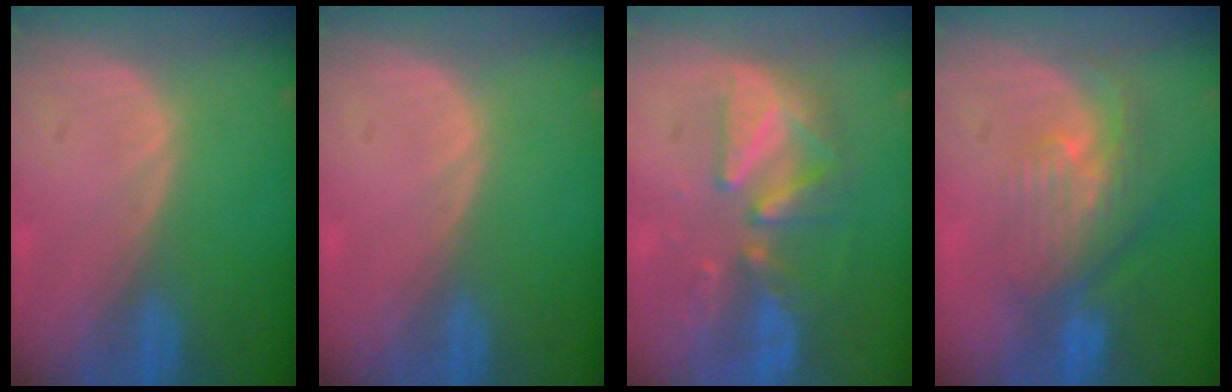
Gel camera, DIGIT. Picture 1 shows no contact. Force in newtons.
{"total": 0.0}
{"total": 8.1, "press": 7.9, "slide": 1.9}
{"total": 8.0, "press": 7.1, "slide": 3.7}